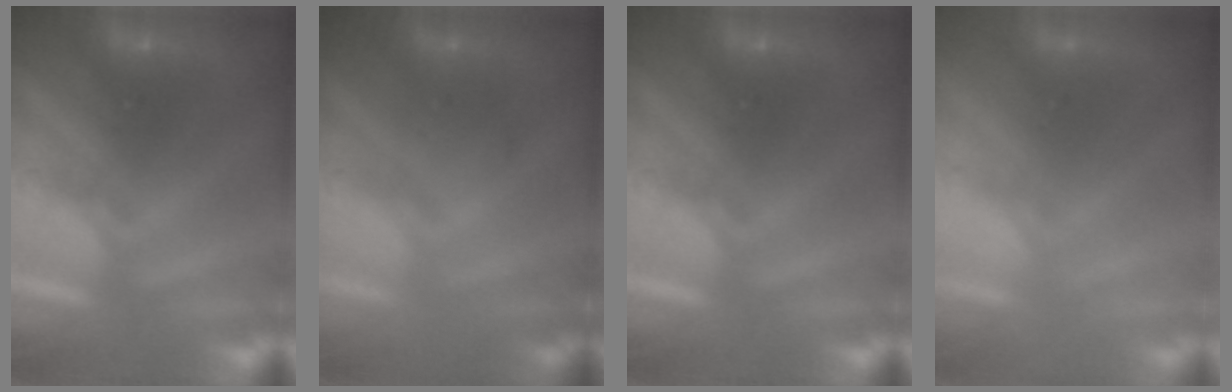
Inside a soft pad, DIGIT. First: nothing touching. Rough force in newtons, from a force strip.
{"total": 1.8}
{"total": 0.0}
{"total": 2.5}